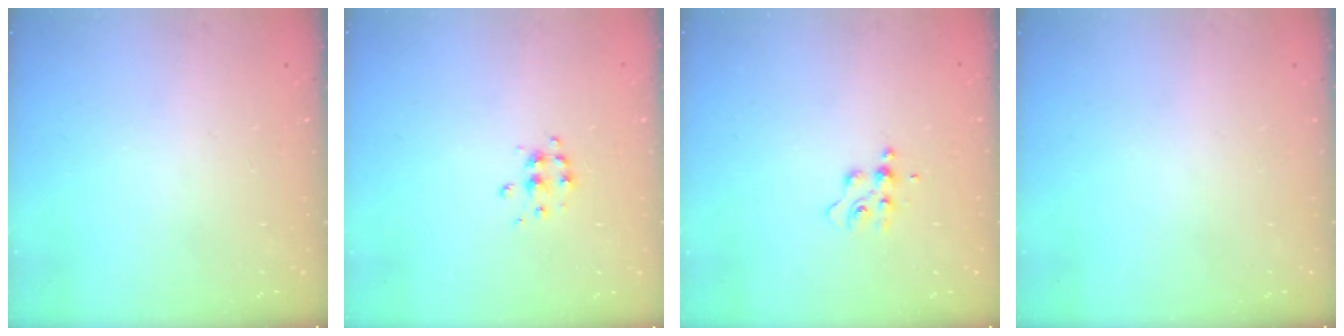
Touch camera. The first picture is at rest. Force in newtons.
{"total": 5.5, "press": 5.5, "slide": 0.6}
{"total": 6.0, "press": 6.0, "slide": 0.7}
{"total": 0.0}